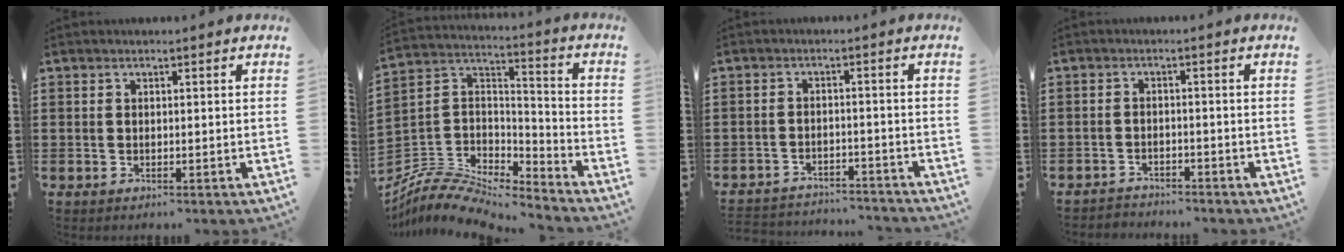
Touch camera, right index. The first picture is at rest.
{"total": 8.5, "force": [-7.9, 2.4, 2.2], "torque": [-0.059, 0.009, -0.162]}
{"total": 3.1, "force": [-3.1, 0.3, 0.0], "torque": [-0.007, 0.000, -0.066]}
{"total": 2.2, "force": [-2.1, 0.3, -0.2], "torque": [-0.004, 0.001, -0.048]}